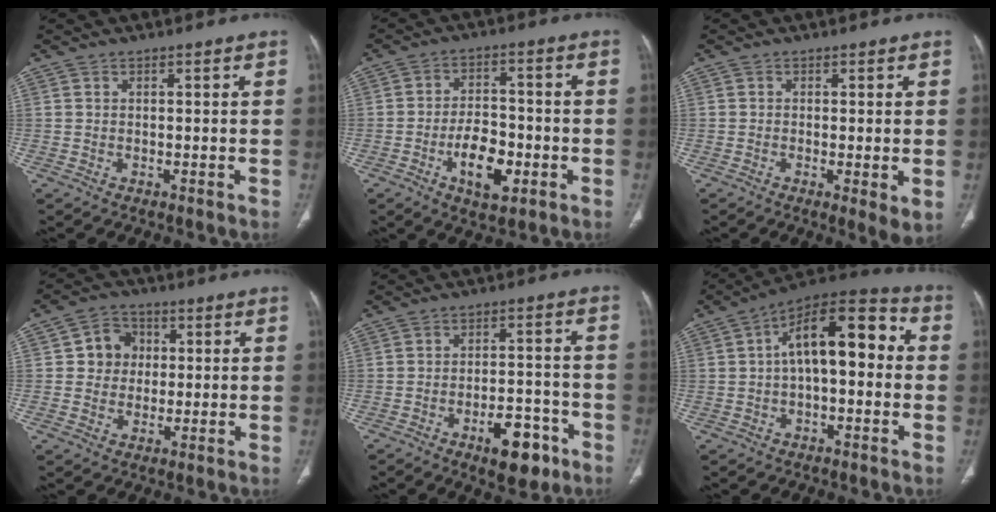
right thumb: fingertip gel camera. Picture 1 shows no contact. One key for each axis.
{"total": 9.4, "fx": -3.5, "fy": 5.0, "fz": 7.2, "tx": -0.105, "ty": 0.019, "tz": -0.056}
{"total": 3.9, "fx": -0.7, "fy": 0.8, "fz": 3.8, "tx": -0.068, "ty": -0.015, "tz": -0.014}
{"total": 6.7, "fx": 0.9, "fy": 6.2, "fz": 2.5, "tx": -0.003, "ty": 0.007, "tz": 0.007}
{"total": 9.2, "fx": -5.1, "fy": 4.3, "fz": 6.3, "tx": -0.071, "ty": 0.032, "tz": -0.071}
{"total": 15.5, "fx": 1.1, "fy": 7.4, "fz": 13.6, "tx": -0.188, "ty": 0.047, "tz": 0.008}